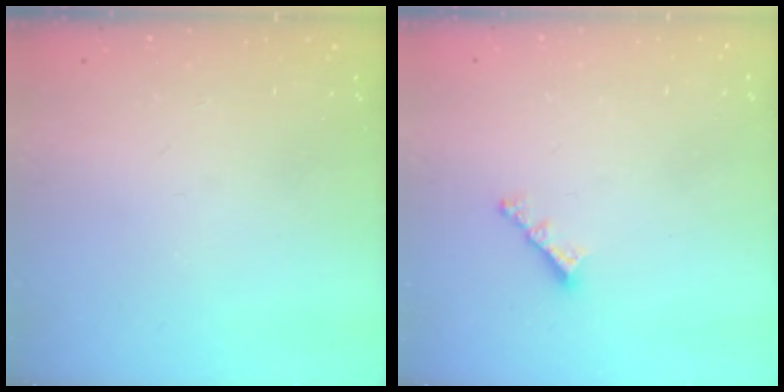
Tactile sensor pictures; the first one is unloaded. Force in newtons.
{"total": 3.4, "press": 3.4, "slide": 0.1}